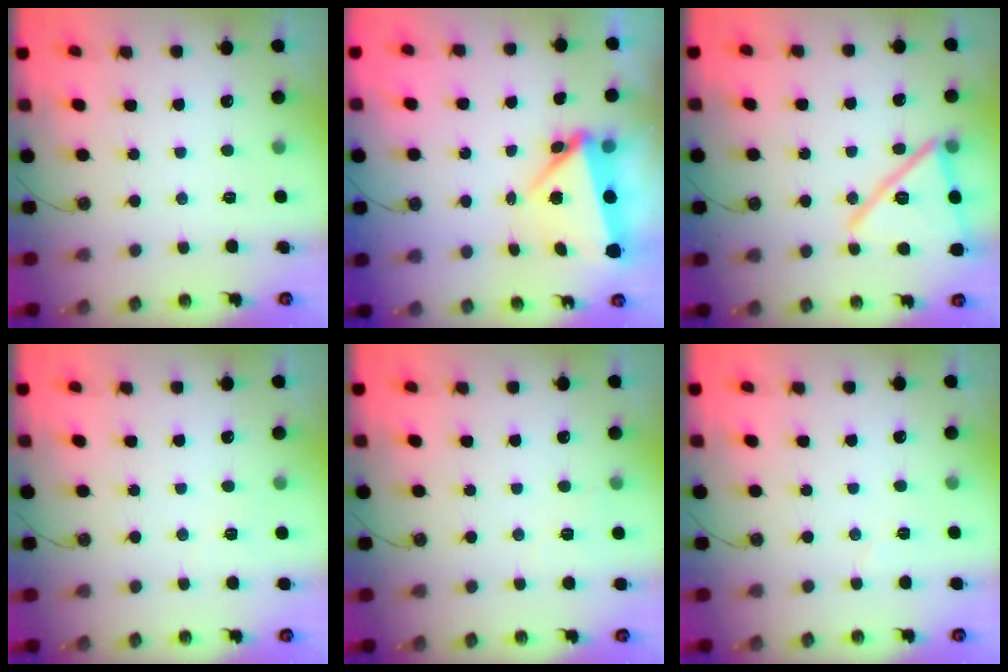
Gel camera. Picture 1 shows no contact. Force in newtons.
{"total": 11.4, "press": 5.4, "slide": 10.1}
{"total": 18.6, "press": 18.2, "slide": 4.0}
{"total": 4.5, "press": 3.8, "slide": 2.5}
{"total": 4.0, "press": 3.7, "slide": 1.6}
{"total": 3.0, "press": 2.4, "slide": 1.7}